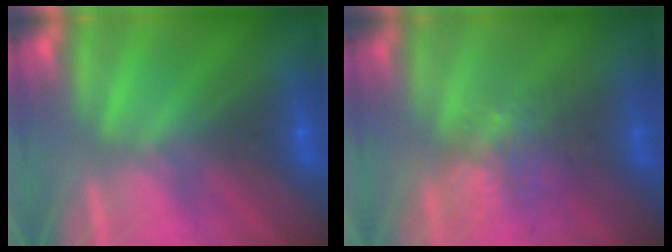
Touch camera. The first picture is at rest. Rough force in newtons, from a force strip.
{"total": 3.7}